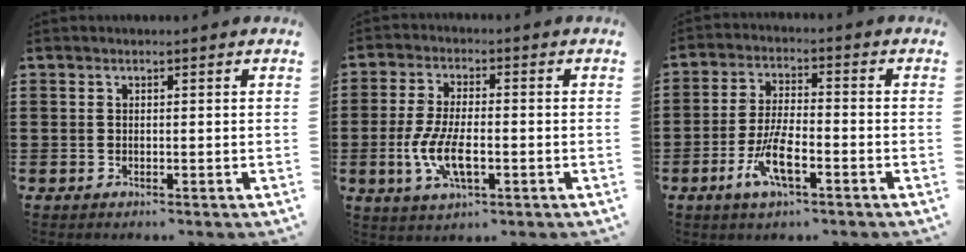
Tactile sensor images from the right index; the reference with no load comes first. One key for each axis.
{"total": 7.4, "fx": -1.9, "fy": 2.9, "fz": 6.5, "tx": -0.143, "ty": -0.006, "tz": -0.039}
{"total": 7.2, "fx": -3.2, "fy": 2.1, "fz": 6.1, "tx": -0.139, "ty": -0.011, "tz": -0.064}